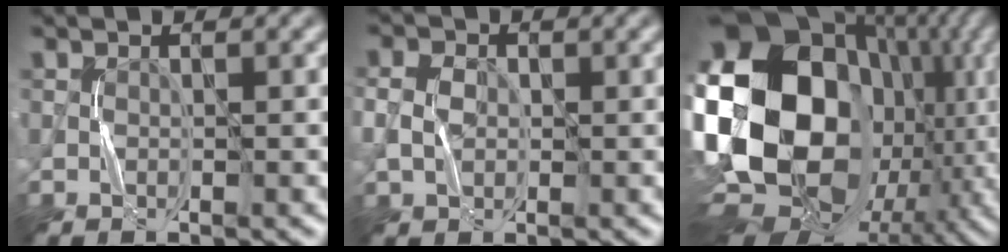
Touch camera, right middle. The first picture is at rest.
{"total": 2.5, "force": [0.0, 1.9, 1.6], "torque": [-0.044, 0.005, 0.002]}
{"total": 22.7, "force": [0.1, 17.0, 15.0], "torque": [-0.318, -0.021, 0.004]}